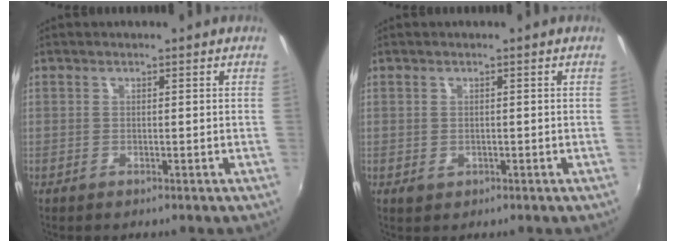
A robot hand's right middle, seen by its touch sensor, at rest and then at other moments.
{"total": 1.2, "force": [-0.3, 1.0, 0.6], "torque": [-0.007, -0.003, -0.005]}